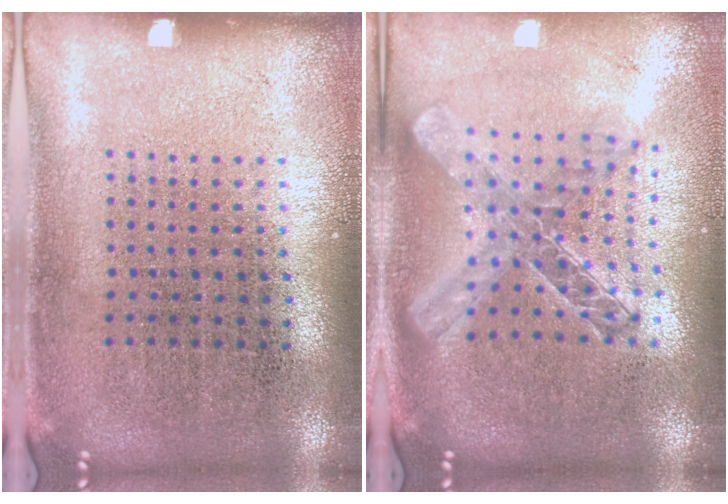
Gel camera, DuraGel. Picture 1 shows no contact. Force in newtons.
{"total": 1.9, "press": 1.6, "slide": 1.0}